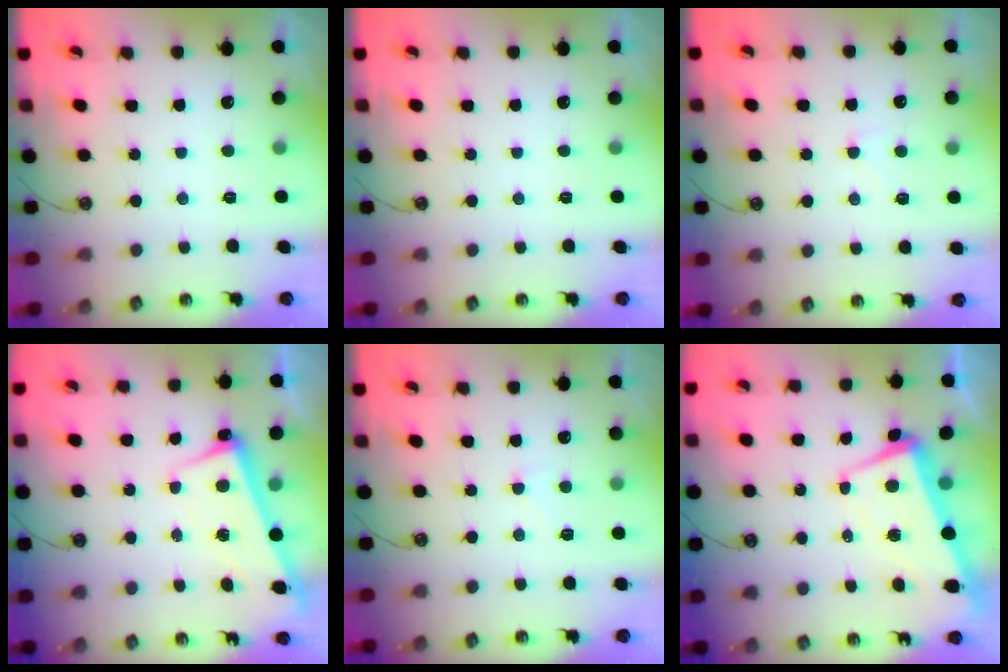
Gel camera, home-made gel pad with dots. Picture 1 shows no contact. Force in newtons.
{"total": 0.0}
{"total": 1.1, "press": 1.0, "slide": 0.5}
{"total": 2.6, "press": 2.4, "slide": 0.9}
{"total": 1.5, "press": 1.4, "slide": 0.5}
{"total": 1.7, "press": 0.9, "slide": 1.4}